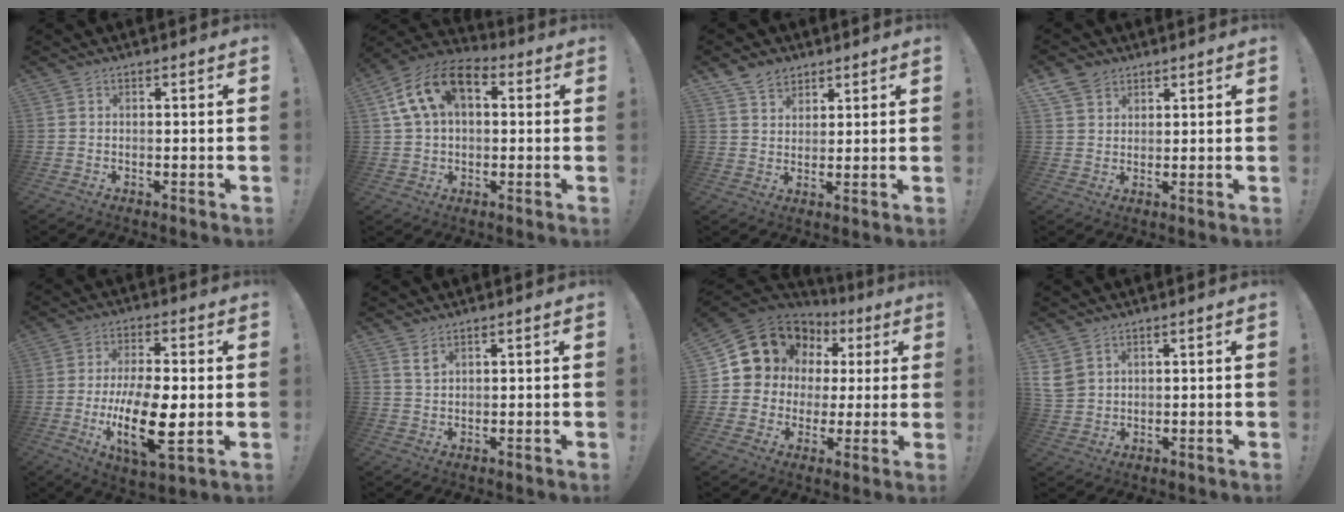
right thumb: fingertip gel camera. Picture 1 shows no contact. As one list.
[{"total": 15.0, "force": [5.2, 9.4, 10.4], "torque": [-0.179, -0.004, 0.098]}, {"total": 6.5, "force": [4.6, 4.4, 1.5], "torque": [-0.022, -0.025, 0.088]}, {"total": 5.7, "force": [3.8, 4.0, 1.4], "torque": [-0.031, -0.016, 0.077]}, {"total": 17.3, "force": [-3.1, 6.6, 15.7], "torque": [-0.281, -0.010, -0.049]}, {"total": 2.5, "force": [1.9, 1.0, 1.3], "torque": [-0.014, -0.016, 0.033]}, {"total": 12.3, "force": [6.3, 10.0, 3.5], "torque": [-0.057, -0.046, 0.134]}, {"total": 5.5, "force": [3.0, 3.9, 2.5], "torque": [-0.052, -0.017, 0.060]}]